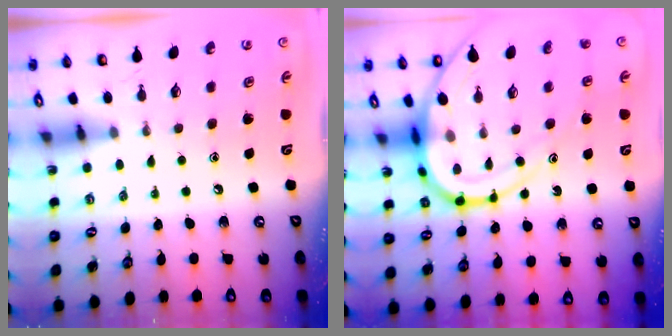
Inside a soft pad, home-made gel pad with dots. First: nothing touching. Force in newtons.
{"total": 14.1, "press": 14.1, "slide": 1.2}